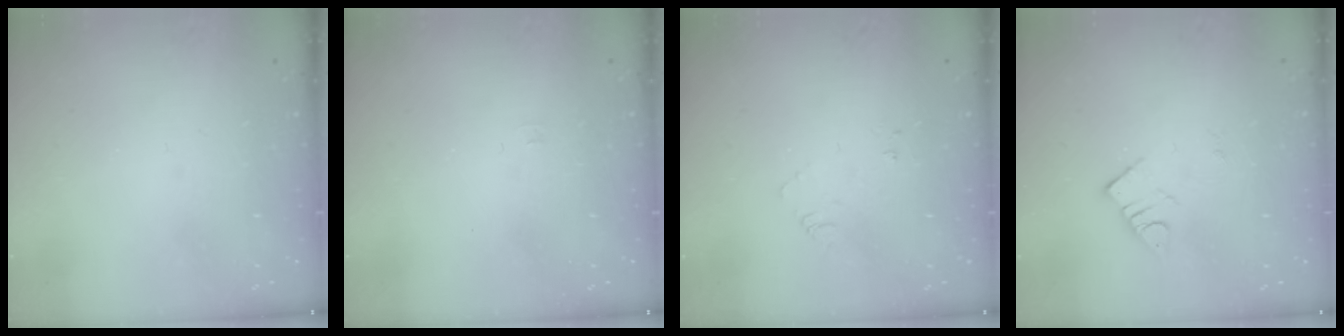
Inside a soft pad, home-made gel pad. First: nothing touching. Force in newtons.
{"total": 3.3, "press": 3.3, "slide": 0.4}
{"total": 6.0, "press": 6.0, "slide": 0.7}
{"total": 2.8, "press": 2.7, "slide": 0.3}